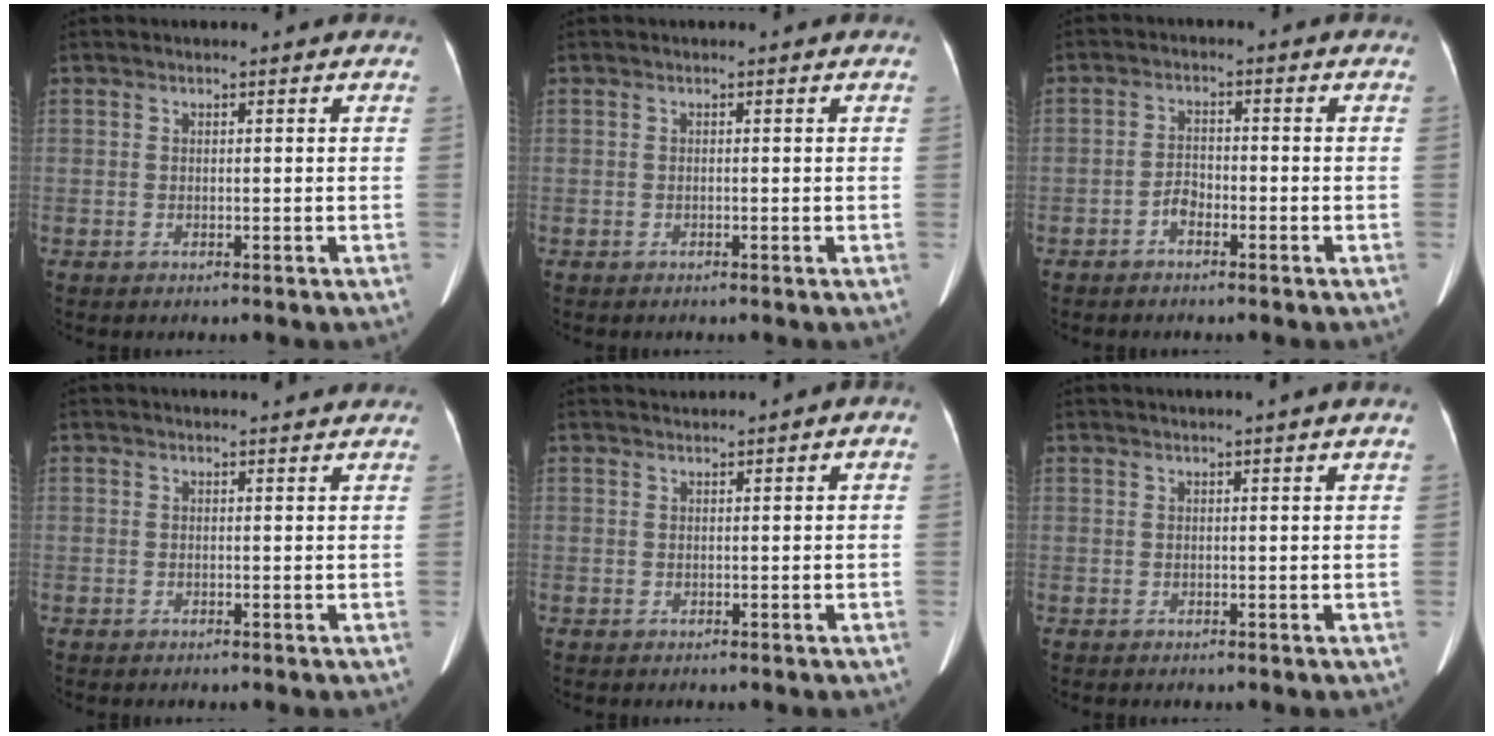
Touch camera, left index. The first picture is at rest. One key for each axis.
{"total": 0.0}
{"total": 2.5, "fx": -1.7, "fy": 1.1, "fz": 1.5, "tx": -0.029, "ty": 0.005, "tz": -0.032}
{"total": 3.1, "fx": 3.0, "fy": 0.5, "fz": 0.5, "tx": -0.009, "ty": 0.021, "tz": 0.035}
{"total": 0.6, "fx": 0.3, "fy": 0.4, "fz": 0.3, "tx": -0.002, "ty": 0.021, "tz": 0.009}
{"total": 1.9, "fx": 1.4, "fy": -0.7, "fz": 1.1, "tx": -0.018, "ty": 0.006, "tz": 0.027}